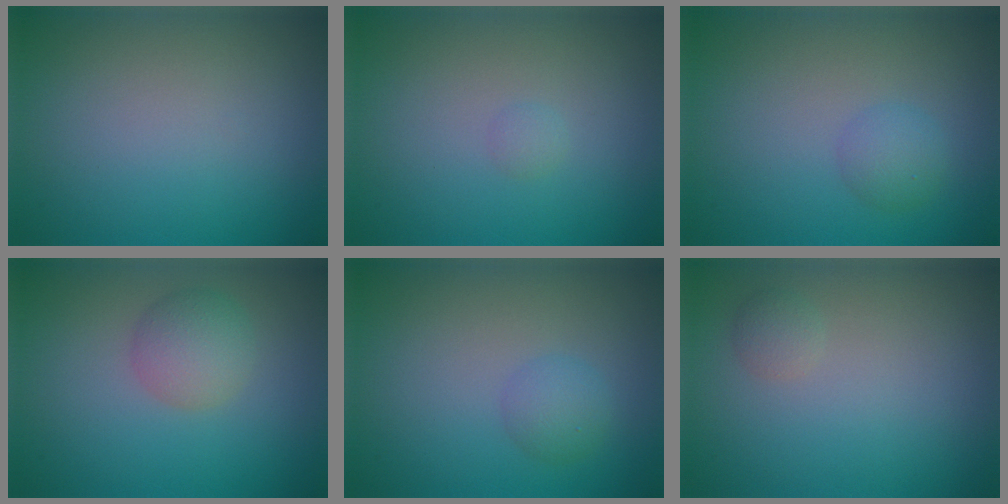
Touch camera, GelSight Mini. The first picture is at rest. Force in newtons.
{"total": 0.6, "press": 0.6, "slide": 0.0}
{"total": 1.7, "press": 1.7, "slide": 0.0}
{"total": 2.9, "press": 2.9, "slide": 0.1}
{"total": 1.7, "press": 1.7, "slide": 0.0}
{"total": 1.0, "press": 1.0, "slide": 0.1}